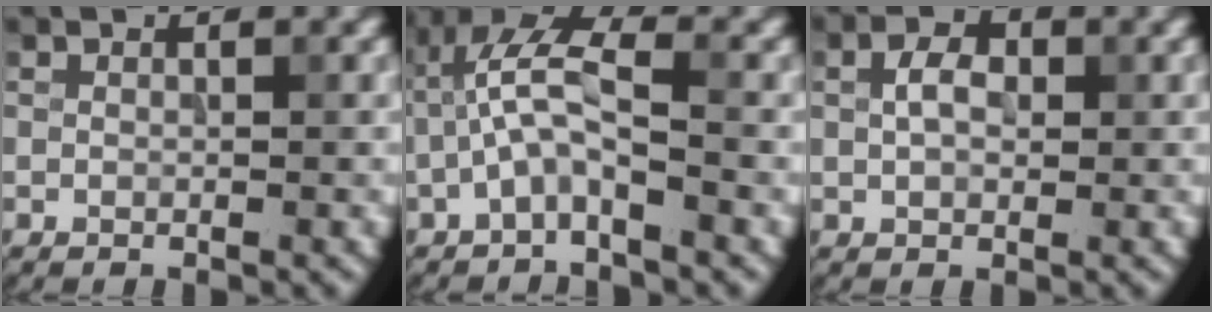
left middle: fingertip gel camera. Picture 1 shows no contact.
{"total": 4.6, "force": [-1.3, 1.7, 4.1], "torque": [-0.092, 0.021, -0.035]}
{"total": 2.7, "force": [0.5, 1.8, 2.0], "torque": [-0.040, 0.005, 0.006]}